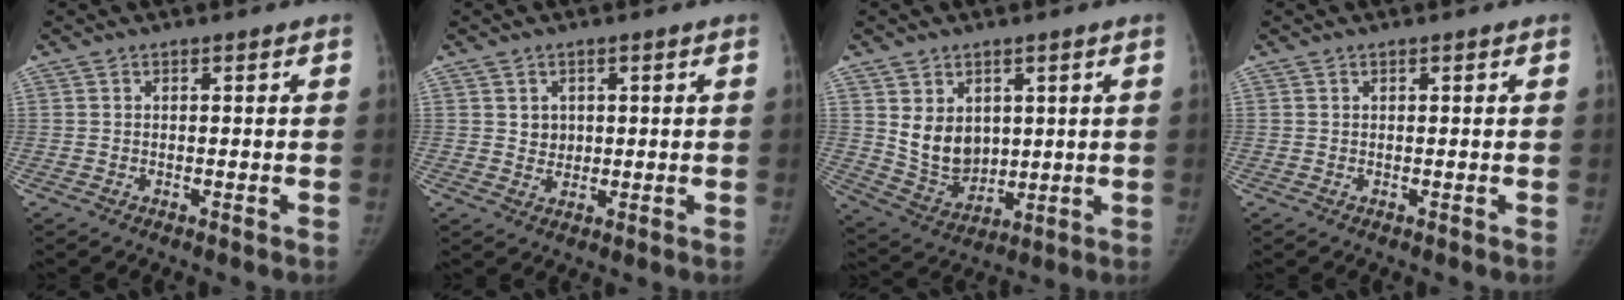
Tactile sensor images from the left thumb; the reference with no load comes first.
{"total": 2.7, "force": [0.8, 2.4, 1.0], "torque": [-0.001, -0.005, 0.016]}
{"total": 9.4, "force": [2.3, 7.2, 5.6], "torque": [-0.062, -0.028, 0.064]}
{"total": 0.0}